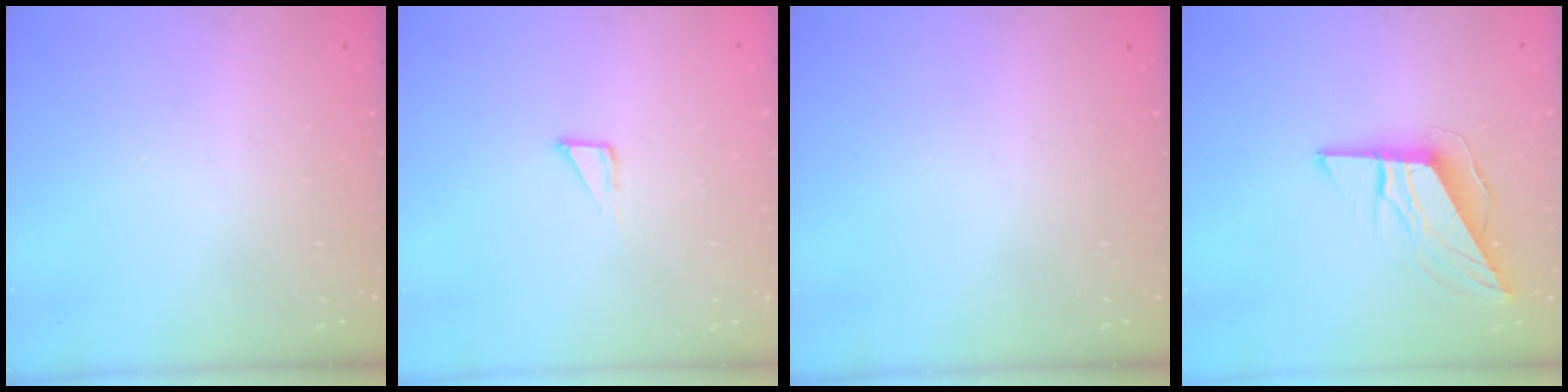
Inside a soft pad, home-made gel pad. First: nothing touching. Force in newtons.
{"total": 2.7, "press": 2.7, "slide": 0.2}
{"total": 0.0}
{"total": 9.4, "press": 9.4, "slide": 0.6}